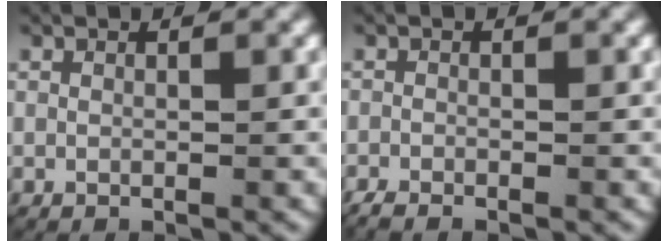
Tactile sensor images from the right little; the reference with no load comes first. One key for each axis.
{"total": 1.8, "fx": -1.6, "fy": 0.8, "fz": 0.4, "tx": -0.013, "ty": -0.009, "tz": -0.025}